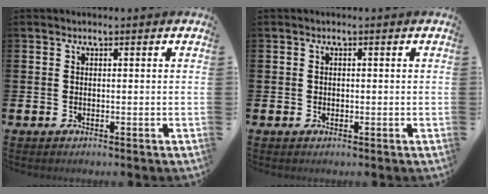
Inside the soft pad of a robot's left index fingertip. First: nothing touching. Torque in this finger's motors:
{"motor_torque": [-0.28, 0.01, -0.08, -0.01]}